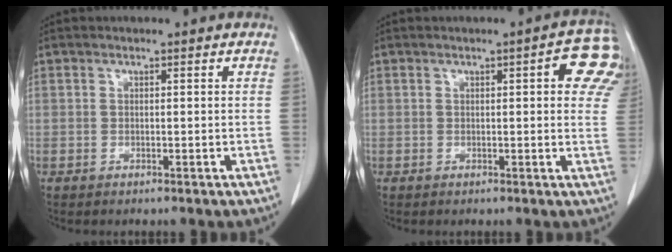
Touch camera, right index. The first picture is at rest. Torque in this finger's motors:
{"motor_torque": [0.94, 0.15, 0.34, 0.06]}